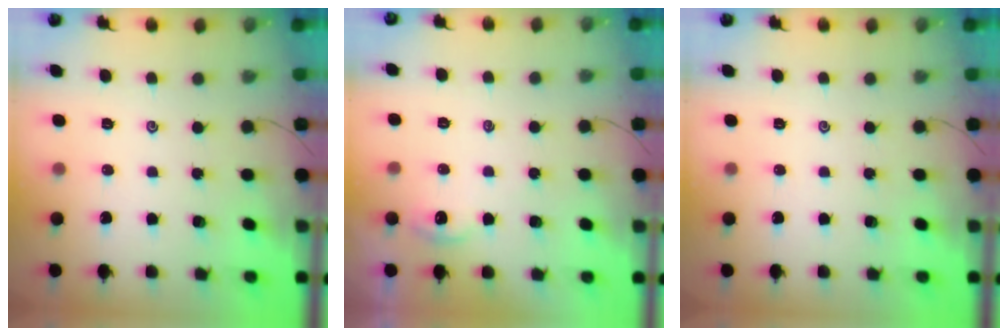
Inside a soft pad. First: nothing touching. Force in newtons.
{"total": 2.5, "press": 2.5, "slide": 0.3}
{"total": 0.0}